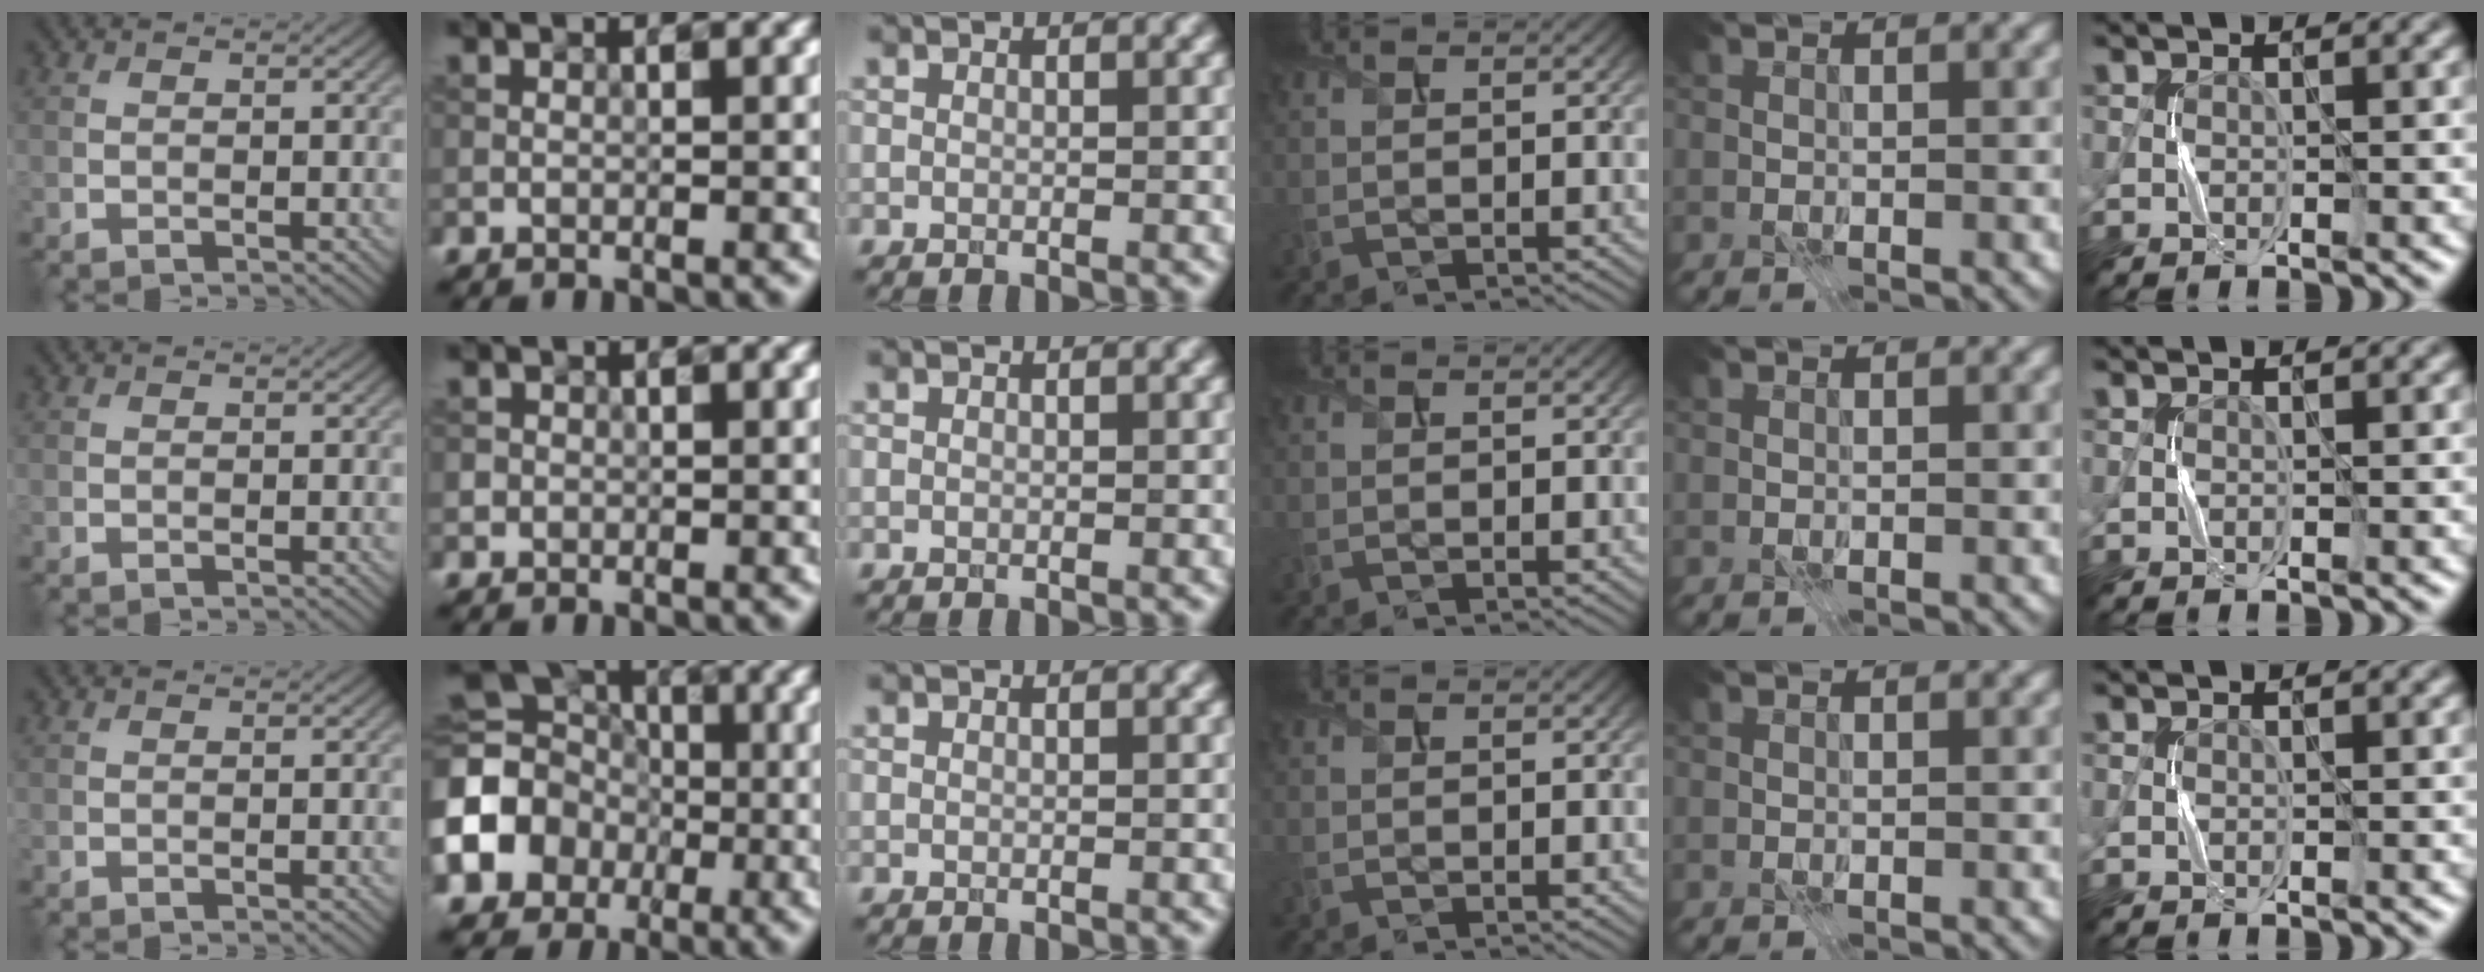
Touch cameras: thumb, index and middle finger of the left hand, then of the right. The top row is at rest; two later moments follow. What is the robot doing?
{"motion": "press", "object": "sticker"}